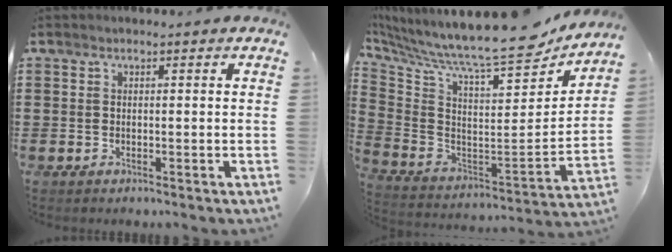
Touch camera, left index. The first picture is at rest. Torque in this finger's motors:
{"motor_torque": [0.52, 0.16, 1.05, 0.21]}